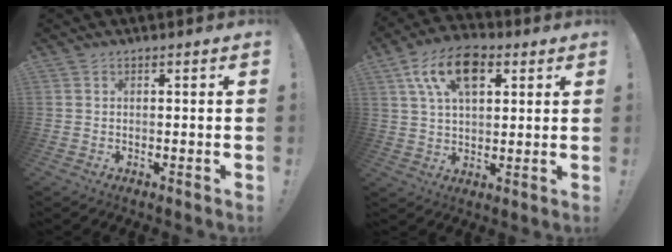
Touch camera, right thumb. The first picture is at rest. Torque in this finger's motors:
{"motor_torque": [0.36, 0.60, 0.33, -0.13, 0.15]}